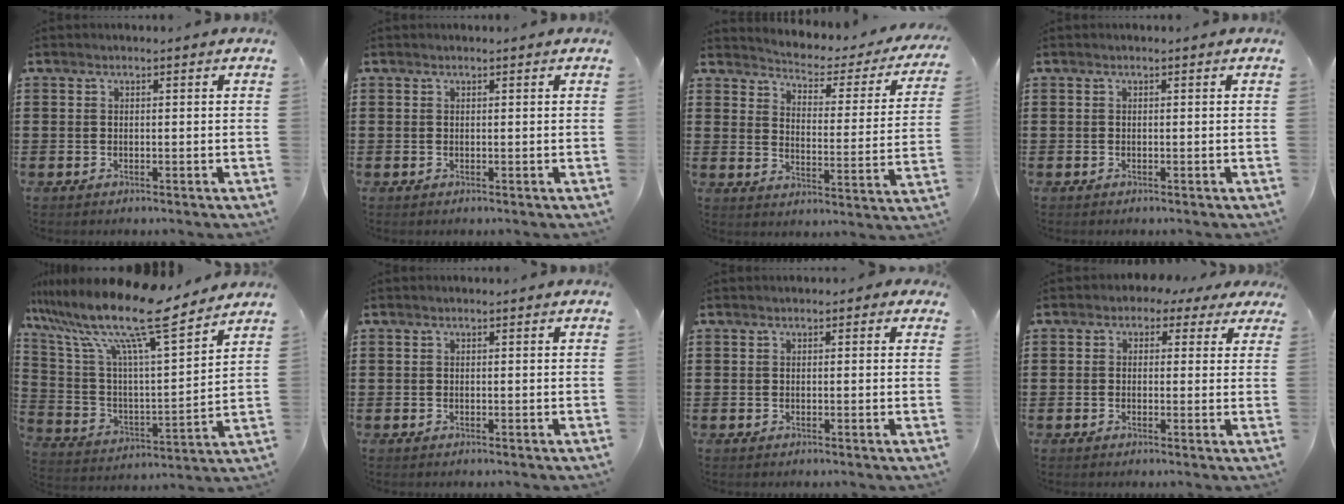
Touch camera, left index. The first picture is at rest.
{"total": 0.0}
{"total": 2.5, "force": [2.3, 0.6, 0.4], "torque": [-0.029, -0.026, 0.029]}
{"total": 0.0}
{"total": 15.5, "force": [11.5, 2.0, 10.1], "torque": [-0.225, -0.075, 0.187]}
{"total": 0.0}
{"total": 0.7, "force": [-0.1, 0.7, 0.3], "torque": [-0.008, 0.005, -0.004]}
{"total": 2.0, "force": [0.4, 1.7, 1.0], "torque": [-0.028, 0.010, 0.005]}